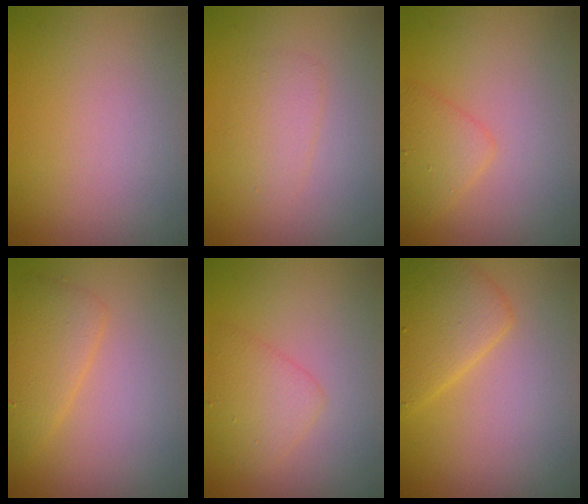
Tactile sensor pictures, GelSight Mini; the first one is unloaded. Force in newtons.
{"total": 1.9, "press": 1.9, "slide": 0.0}
{"total": 2.3, "press": 2.3, "slide": 0.0}
{"total": 2.9, "press": 2.9, "slide": 0.1}
{"total": 2.6, "press": 2.6, "slide": 0.2}
{"total": 4.4, "press": 4.4, "slide": 0.2}